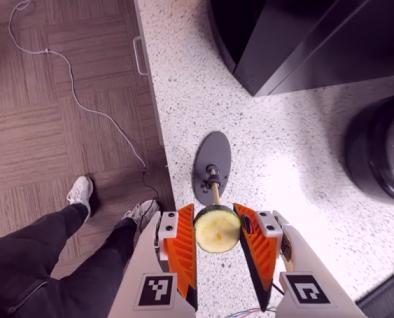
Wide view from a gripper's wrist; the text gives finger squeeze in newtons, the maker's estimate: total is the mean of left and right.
{"total": 10.7, "left": 11.1, "right": 10.3}